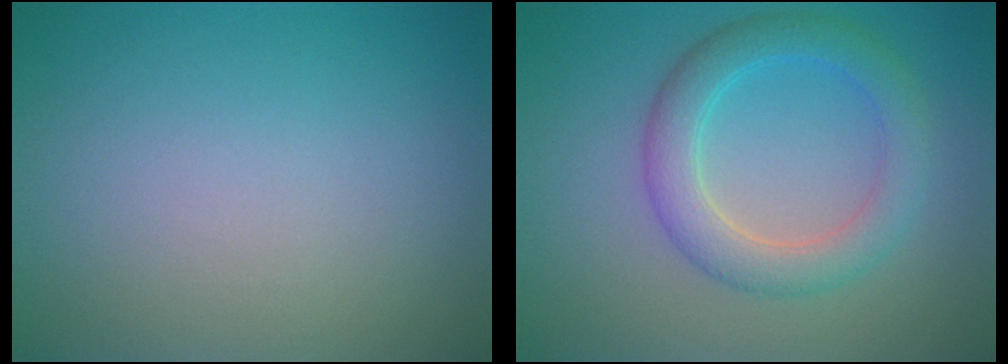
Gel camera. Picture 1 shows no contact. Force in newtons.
{"total": 4.2, "press": 4.2, "slide": 0.1}